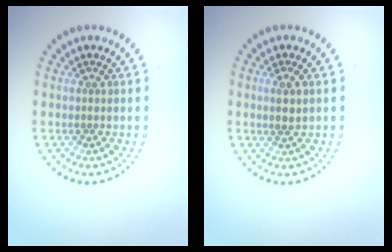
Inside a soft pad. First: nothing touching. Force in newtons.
{"total": 1.0, "press": 0.9, "slide": 0.4}